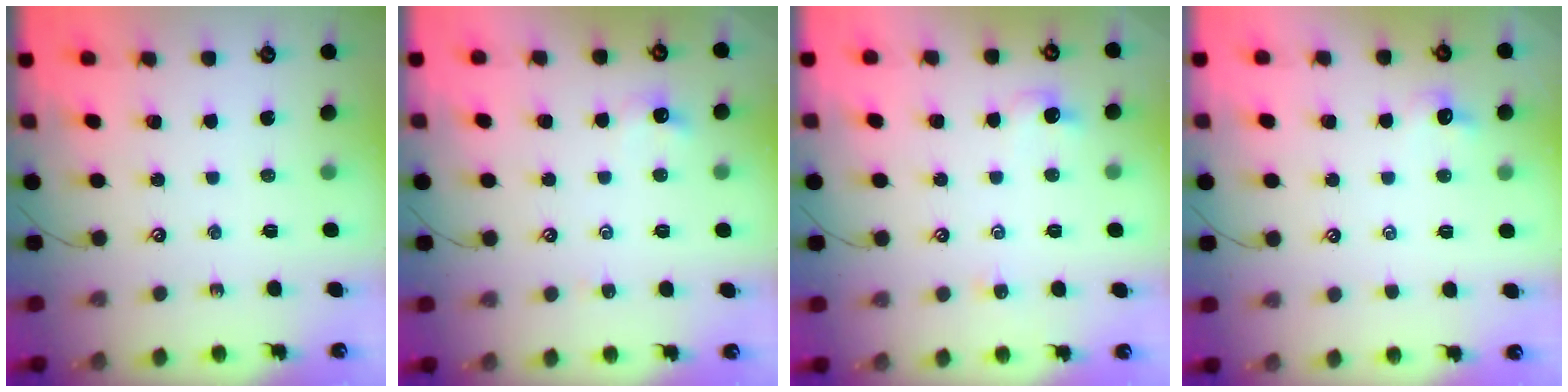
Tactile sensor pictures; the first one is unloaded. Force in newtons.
{"total": 0.9, "press": 0.8, "slide": 0.4}
{"total": 1.6, "press": 1.5, "slide": 0.4}
{"total": 0.9, "press": 0.6, "slide": 0.6}